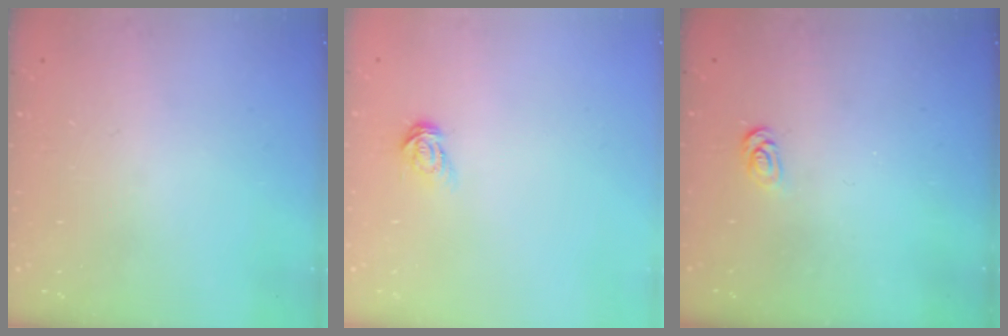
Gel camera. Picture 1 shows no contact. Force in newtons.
{"total": 5.5, "press": 5.4, "slide": 0.5}
{"total": 2.6, "press": 2.6, "slide": 0.4}